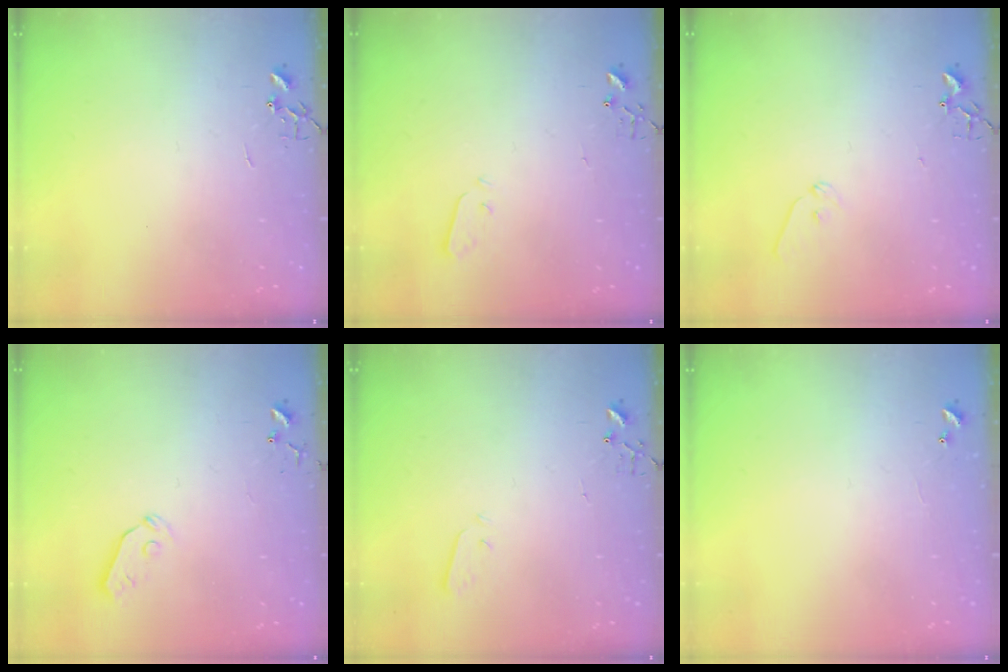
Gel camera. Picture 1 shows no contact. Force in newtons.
{"total": 3.0, "press": 3.0, "slide": 0.3}
{"total": 7.0, "press": 6.9, "slide": 0.8}
{"total": 3.8, "press": 3.8, "slide": 0.3}
{"total": 2.1, "press": 2.0, "slide": 0.4}
{"total": 5.1, "press": 5.0, "slide": 0.3}